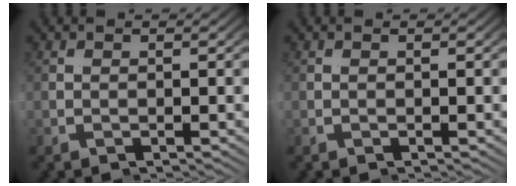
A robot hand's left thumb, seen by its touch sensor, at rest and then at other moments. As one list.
[{"total": 0.0}]